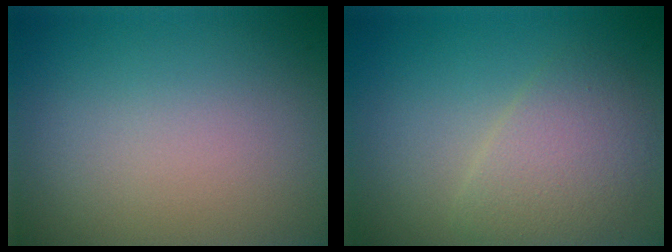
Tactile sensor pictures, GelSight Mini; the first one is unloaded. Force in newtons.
{"total": 3.2, "press": 3.2, "slide": 0.0}